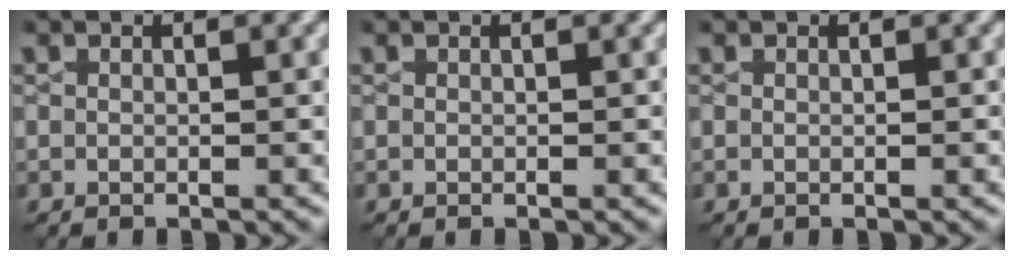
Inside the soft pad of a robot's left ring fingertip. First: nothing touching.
{"total": 0.0}
{"total": 0.0}